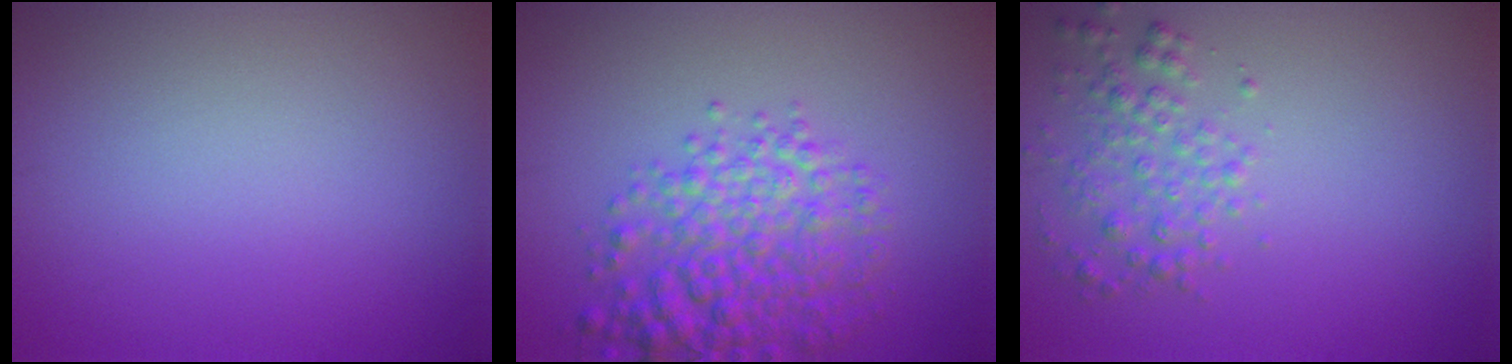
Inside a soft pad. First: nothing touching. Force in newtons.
{"total": 5.6, "press": 5.6, "slide": 0.2}
{"total": 2.5, "press": 2.5, "slide": 0.1}